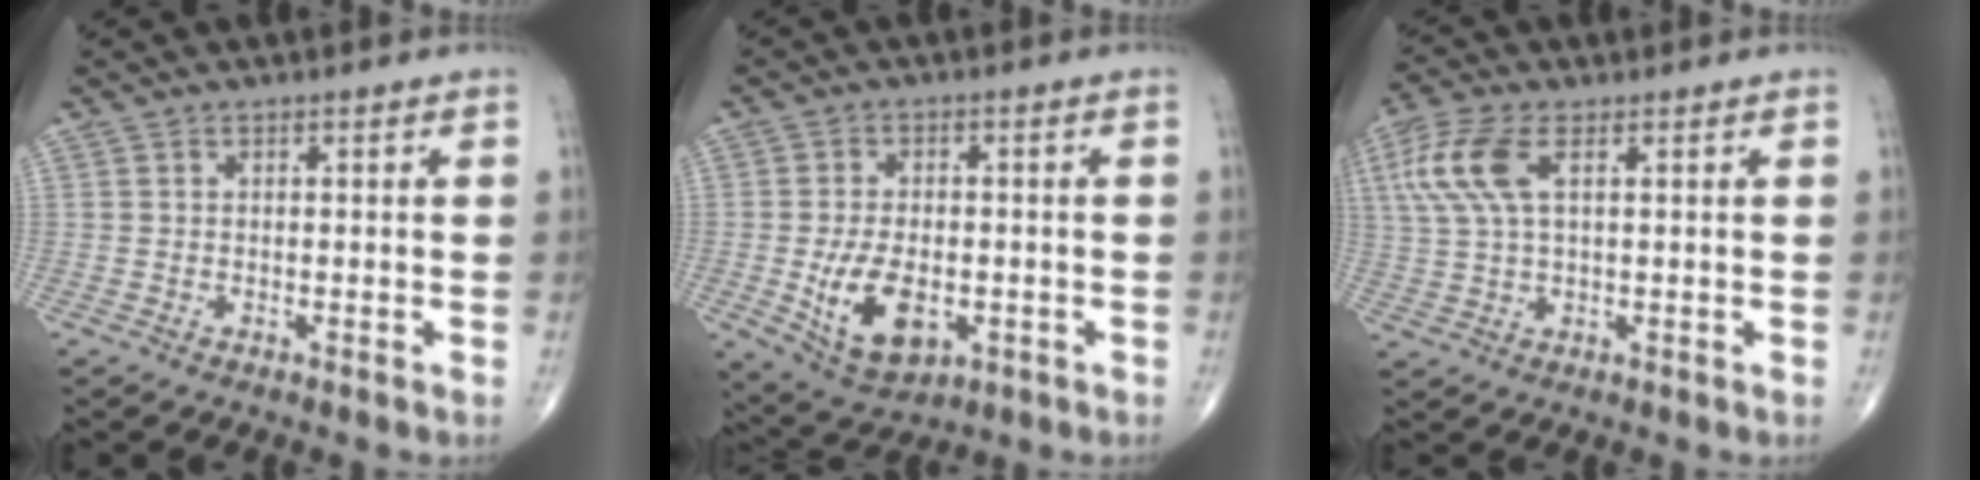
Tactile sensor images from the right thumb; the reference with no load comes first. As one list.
[{"total": 11.0, "force": [-2.5, 6.4, 8.6], "torque": [-0.138, -0.003, -0.029]}, {"total": 9.2, "force": [3.1, 4.0, 7.6], "torque": [-0.192, 0.012, 0.062]}]